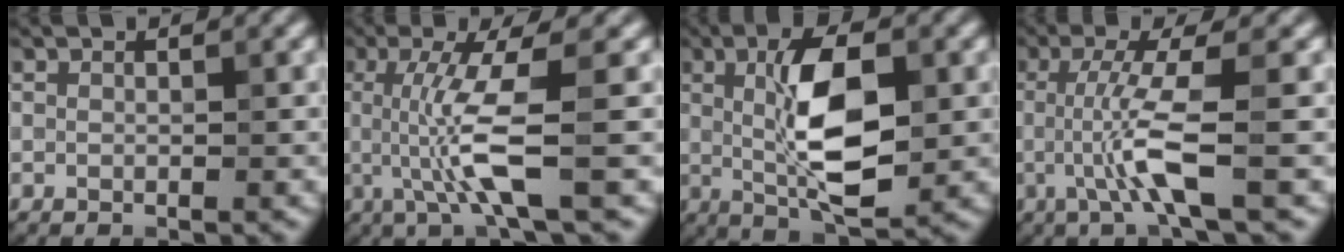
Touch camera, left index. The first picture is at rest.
{"total": 5.8, "force": [-0.2, 0.9, 5.7], "torque": [-0.122, -0.006, 0.001]}
{"total": 7.7, "force": [0.5, 2.7, 7.2], "torque": [-0.126, -0.001, 0.007]}
{"total": 4.8, "force": [-0.8, 0.6, 4.7], "torque": [-0.099, 0.000, -0.017]}